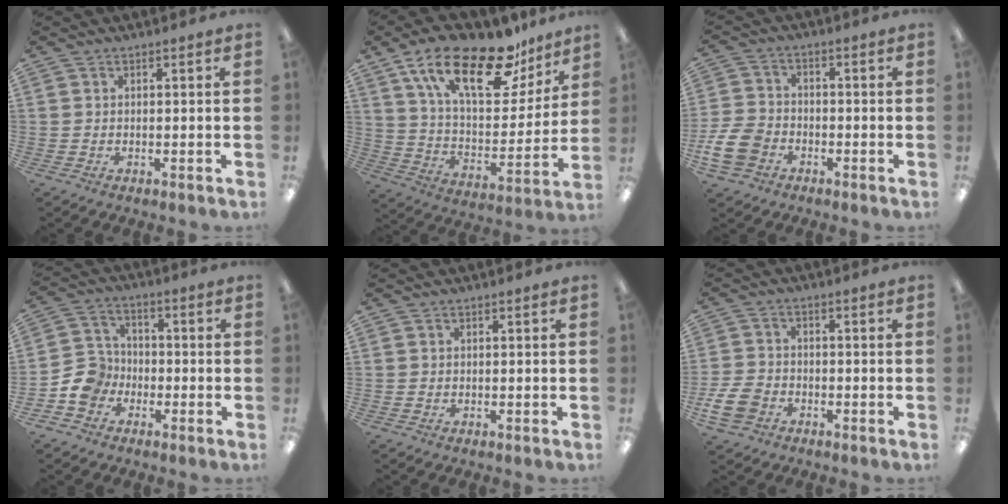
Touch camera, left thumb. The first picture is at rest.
{"total": 23.9, "force": [15.2, 9.9, 15.5], "torque": [-0.254, -0.080, 0.260]}
{"total": 9.0, "force": [-3.8, 6.6, 4.8], "torque": [-0.108, 0.021, -0.068]}
{"total": 8.0, "force": [-3.6, 6.7, 2.5], "torque": [-0.056, 0.034, -0.062]}
{"total": 0.0}
{"total": 7.2, "force": [-3.5, 5.0, 3.9], "torque": [-0.089, 0.013, -0.065]}